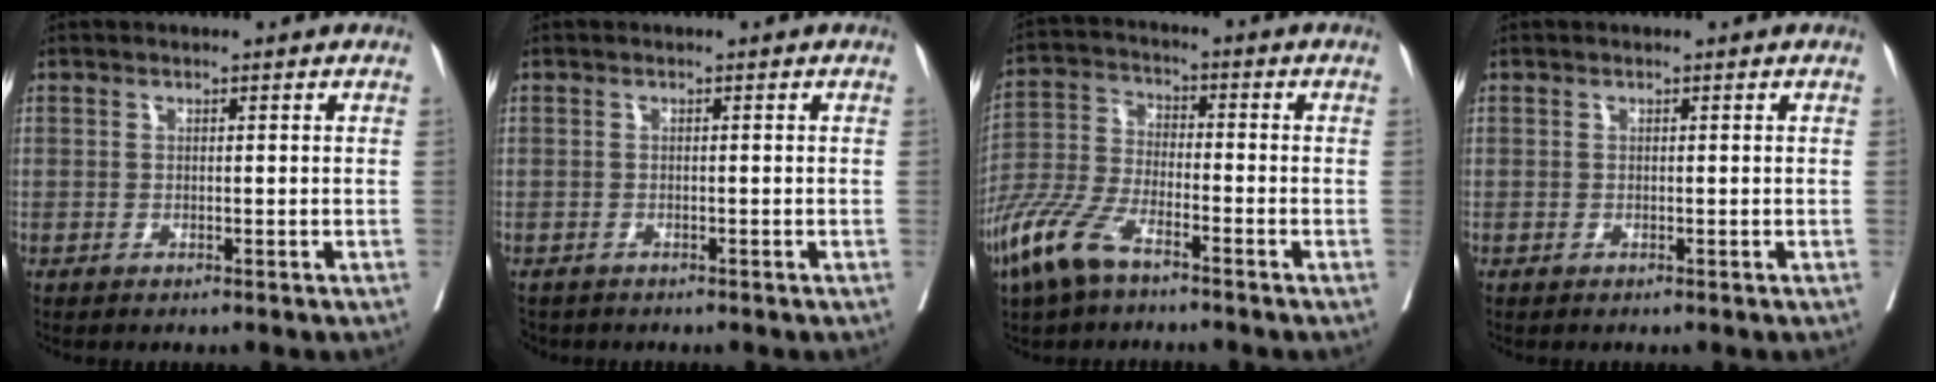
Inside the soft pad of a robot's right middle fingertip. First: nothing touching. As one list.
[{"total": 2.5, "force": [-2.1, 1.3, 0.4], "torque": [-0.011, -0.003, -0.034]}, {"total": 9.7, "force": [-6.4, 3.0, 6.6], "torque": [-0.161, -0.017, -0.131]}, {"total": 0.0}]